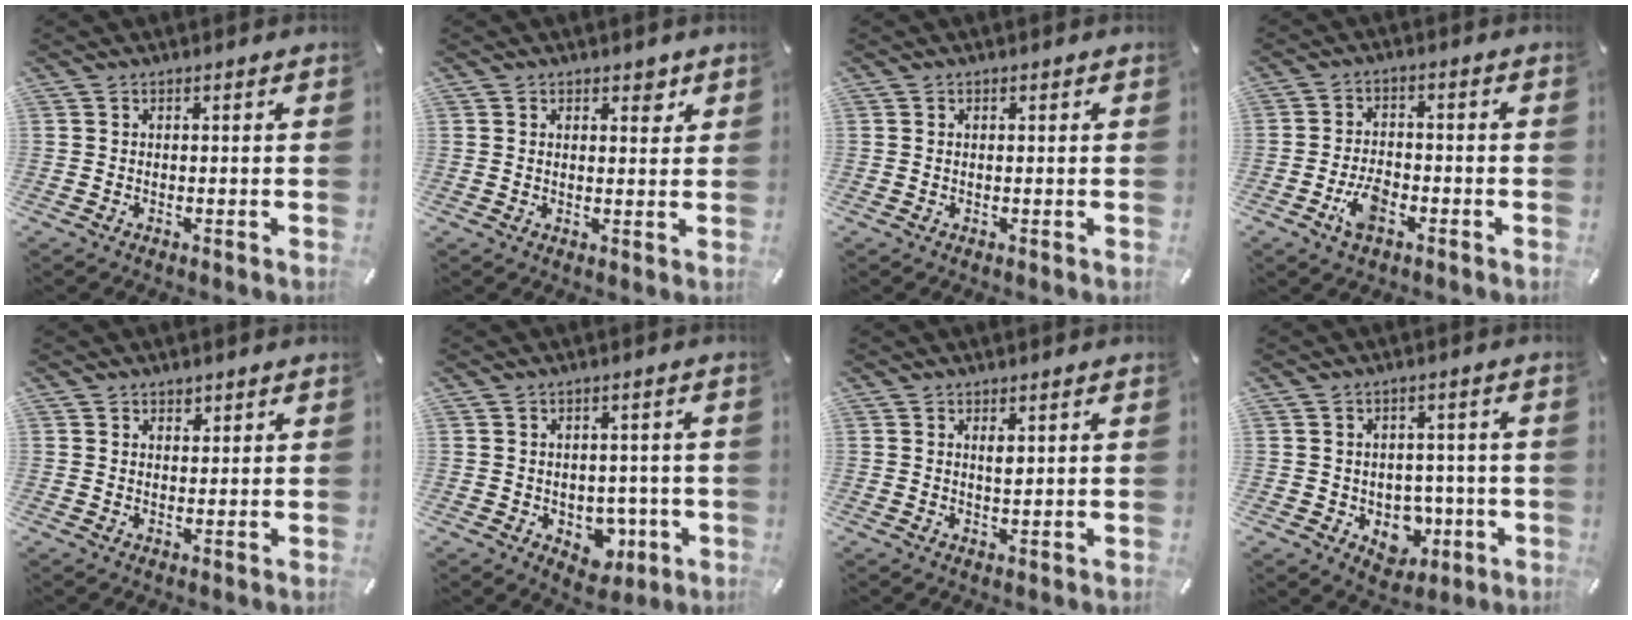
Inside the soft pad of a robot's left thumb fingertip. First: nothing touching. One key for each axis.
{"total": 3.0, "fx": 1.9, "fy": 1.9, "fz": 1.5, "tx": -0.001, "ty": -0.009, "tz": 0.025}
{"total": 0.6, "fx": 0.1, "fy": 0.4, "fz": 0.4, "tx": -0.008, "ty": 0.002, "tz": 0.001}
{"total": 6.7, "fx": -3.1, "fy": 3.8, "fz": 4.6, "tx": -0.096, "ty": 0.015, "tz": -0.059}
{"total": 2.0, "fx": 1.3, "fy": 1.5, "fz": 0.2, "tx": 0.011, "ty": -0.005, "tz": 0.020}
{"total": 5.4, "fx": -0.9, "fy": 4.7, "fz": 2.5, "tx": -0.015, "ty": -0.001, "tz": -0.015}
{"total": 2.0, "fx": 0.9, "fy": 0.8, "fz": 1.6, "tx": -0.026, "ty": -0.002, "tz": 0.014}
{"total": 7.8, "fx": -1.4, "fy": 6.8, "fz": 3.5, "tx": -0.025, "ty": 0.005, "tz": -0.016}